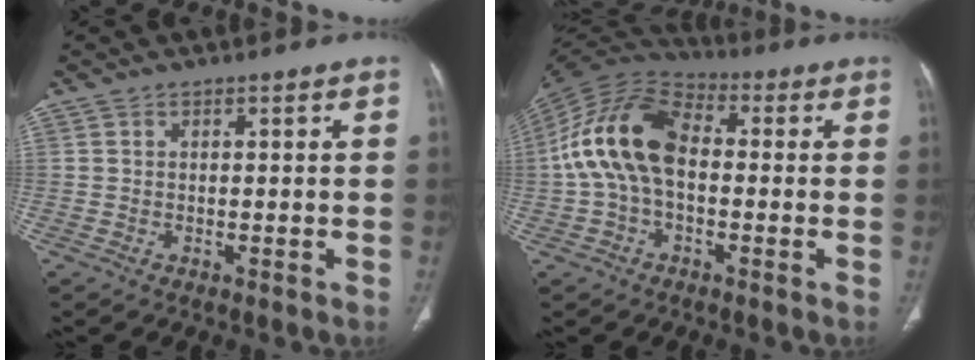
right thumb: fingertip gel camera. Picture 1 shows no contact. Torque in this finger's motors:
{"motor_torque": [0.94, 0.97, 1.10, -1.04, 0.65]}